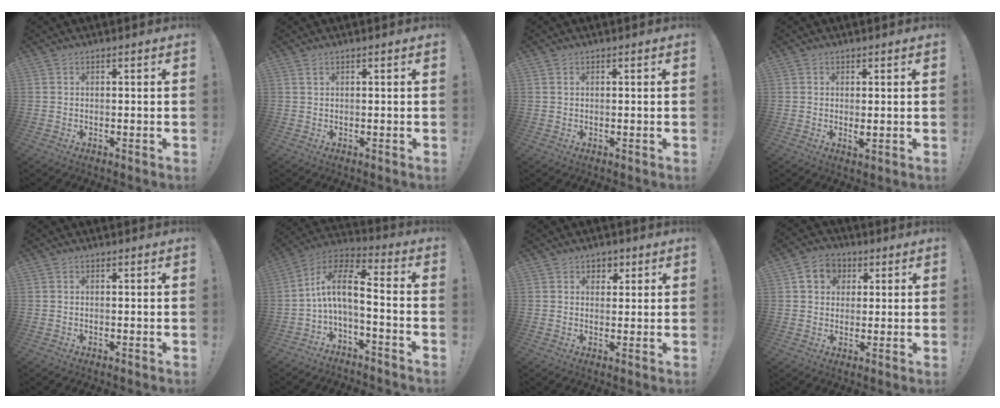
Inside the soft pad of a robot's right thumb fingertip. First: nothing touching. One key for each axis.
{"total": 1.1, "fx": 0.7, "fy": 0.4, "fz": 0.8, "tx": -0.008, "ty": -0.001, "tz": 0.011}
{"total": 0.6, "fx": 0.4, "fy": 0.4, "fz": 0.3, "tx": -0.009, "ty": 0.002, "tz": 0.008}
{"total": 1.7, "fx": 0.5, "fy": 0.8, "fz": 1.4, "tx": -0.016, "ty": -0.005, "tz": 0.010}
{"total": 0.0}
{"total": 10.8, "fx": -0.5, "fy": 4.4, "fz": 9.8, "tx": -0.165, "ty": 0.014, "tz": -0.009}
{"total": 3.4, "fx": 1.5, "fy": 3.0, "fz": 0.9, "tx": -0.001, "ty": -0.006, "tz": 0.024}
{"total": 8.4, "fx": 3.0, "fy": 7.2, "fz": 3.2, "tx": -0.045, "ty": -0.003, "tz": 0.062}